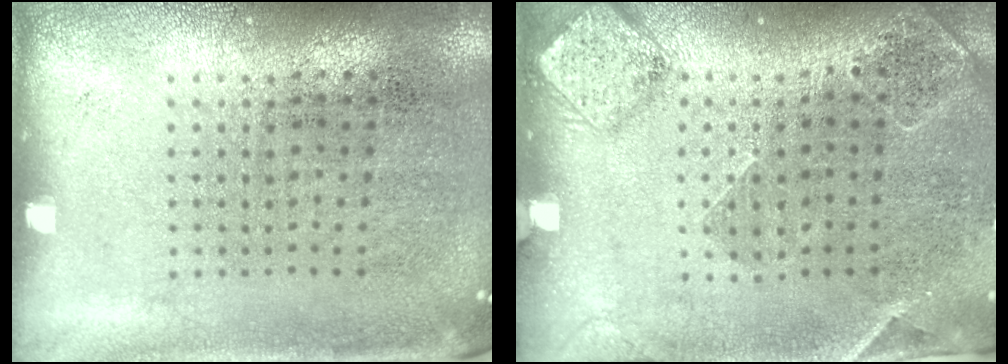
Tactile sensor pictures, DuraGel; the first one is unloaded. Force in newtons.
{"total": 1.6, "press": 1.5, "slide": 0.3}